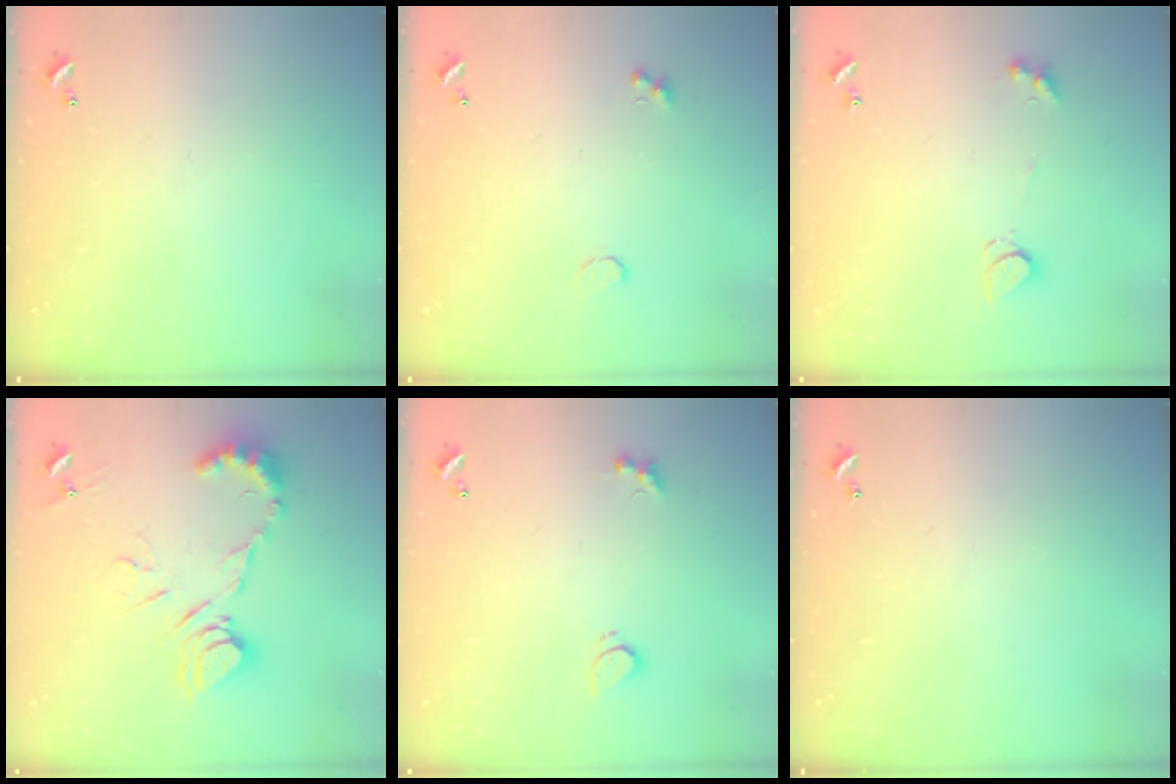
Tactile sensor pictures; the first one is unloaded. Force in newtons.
{"total": 0.6, "press": 0.4, "slide": 0.4}
{"total": 2.4, "press": 2.3, "slide": 0.6}
{"total": 13.4, "press": 13.3, "slide": 1.4}
{"total": 3.0, "press": 2.7, "slide": 1.1}
{"total": 0.0}